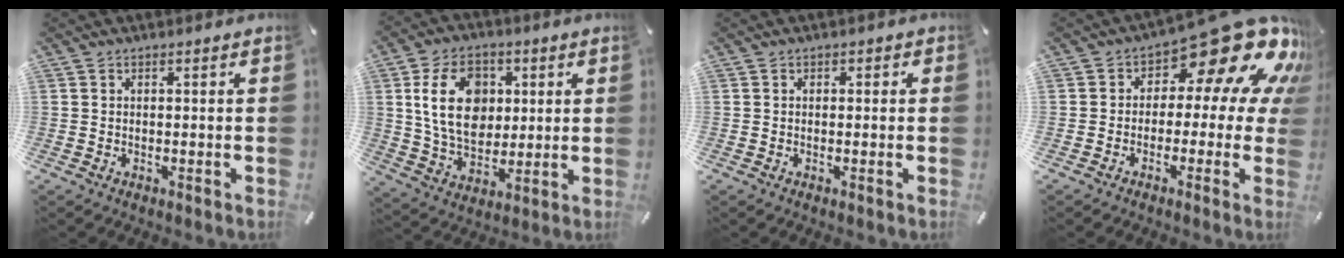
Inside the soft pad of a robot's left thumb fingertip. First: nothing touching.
{"total": 14.6, "force": [3.1, 10.8, 9.4], "torque": [-0.177, 0.008, 0.056]}
{"total": 0.7, "force": [-0.2, 0.6, 0.1], "torque": [-0.002, 0.004, -0.005]}
{"total": 17.7, "force": [10.1, 7.9, 12.2], "torque": [-0.169, -0.073, 0.163]}